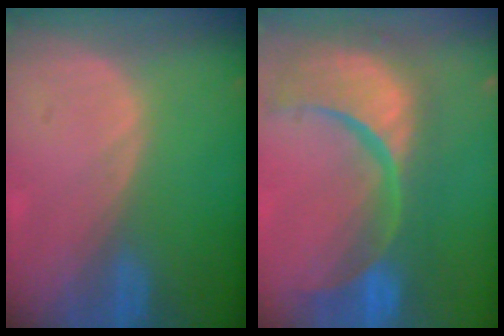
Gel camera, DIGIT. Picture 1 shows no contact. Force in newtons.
{"total": 15.0, "press": 11.9, "slide": 9.2}